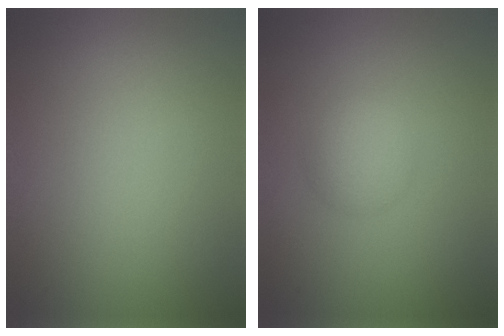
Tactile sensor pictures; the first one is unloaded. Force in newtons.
{"total": 2.3, "press": 2.3, "slide": 0.1}